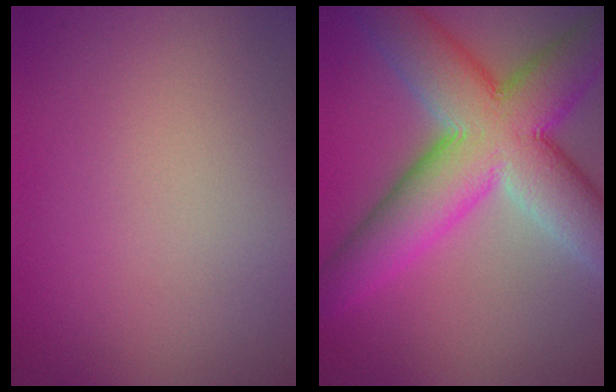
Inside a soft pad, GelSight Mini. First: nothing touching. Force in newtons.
{"total": 12.6, "press": 12.6, "slide": 0.4}